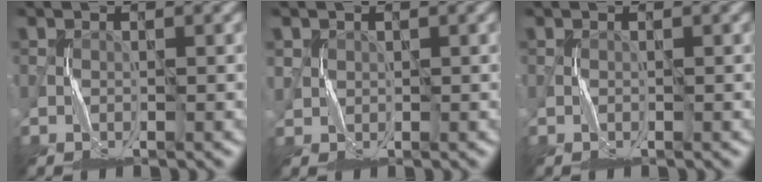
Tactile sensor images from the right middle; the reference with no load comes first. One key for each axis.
{"total": 1.1, "fx": 0.7, "fy": 0.8, "fz": -0.4, "tx": 0.007, "ty": -0.006, "tz": 0.015}
{"total": 0.0}